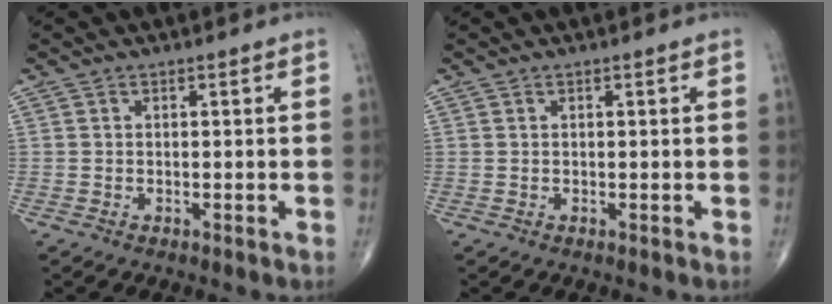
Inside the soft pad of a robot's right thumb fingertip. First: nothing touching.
{"total": 0.0}